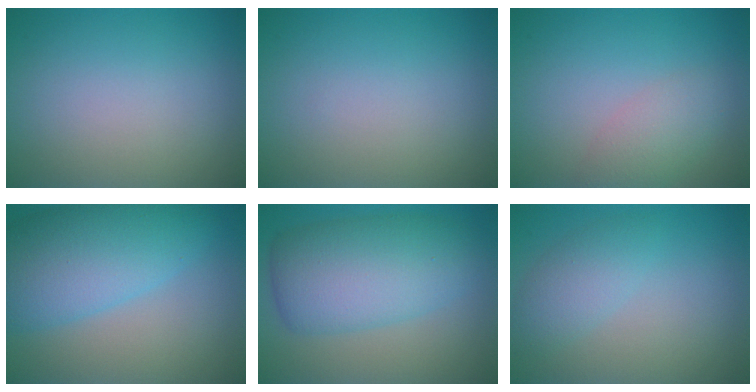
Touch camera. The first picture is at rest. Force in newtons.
{"total": 0.0}
{"total": 2.8, "press": 2.8, "slide": 0.1}
{"total": 8.2, "press": 8.2, "slide": 0.3}
{"total": 7.7, "press": 7.7, "slide": 0.1}
{"total": 2.5, "press": 2.5, "slide": 0.1}